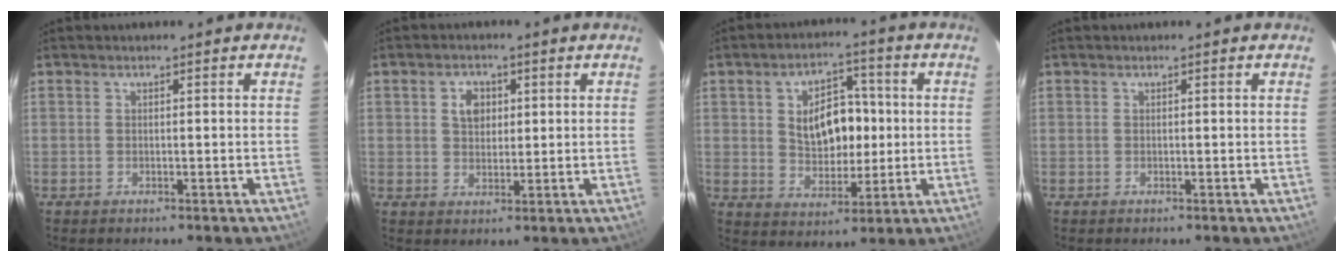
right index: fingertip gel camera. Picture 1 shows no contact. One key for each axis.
{"total": 4.2, "fx": 1.3, "fy": 3.2, "fz": 2.4, "tx": -0.035, "ty": 0.013, "tz": 0.026}
{"total": 10.5, "fx": 1.1, "fy": 7.0, "fz": 7.7, "tx": -0.138, "ty": 0.021, "tz": 0.034}
{"total": 0.0}